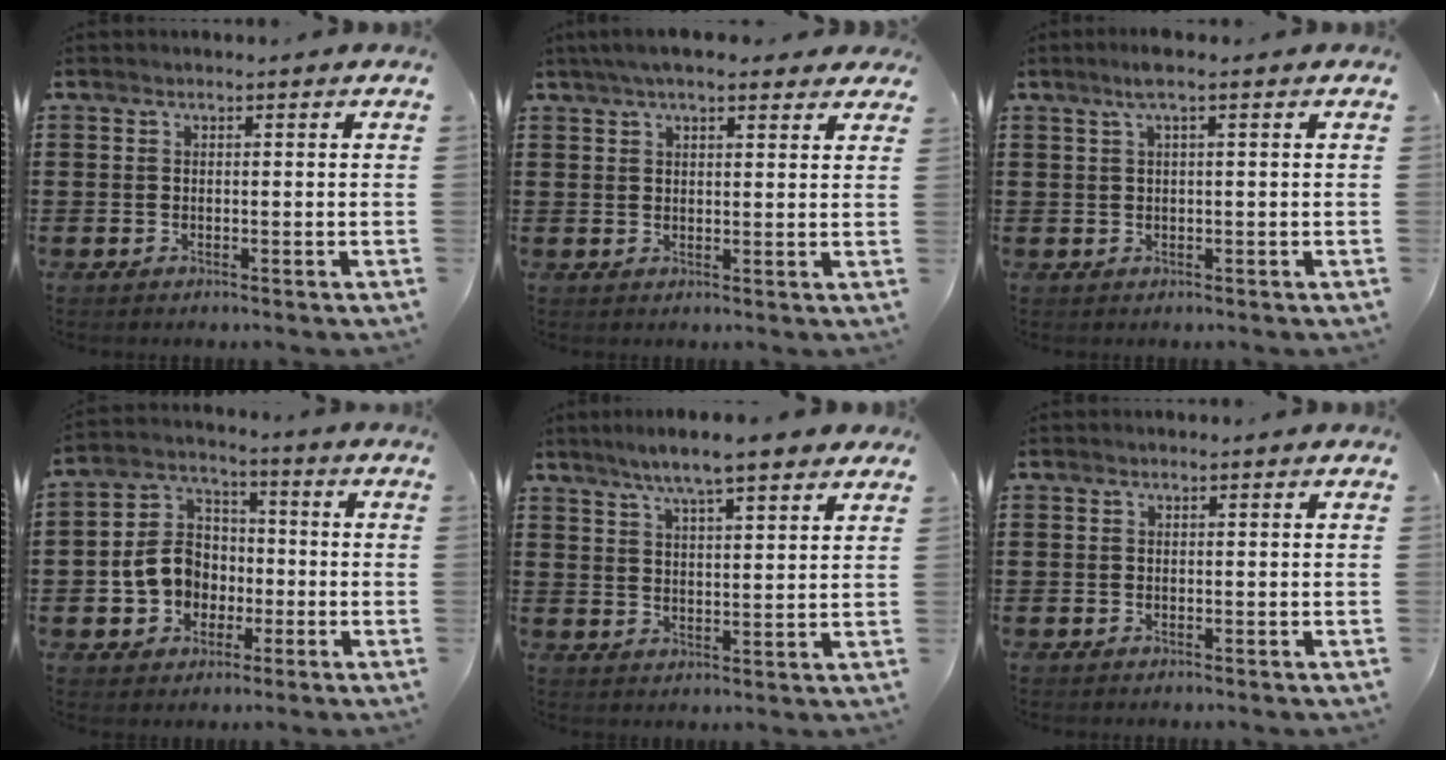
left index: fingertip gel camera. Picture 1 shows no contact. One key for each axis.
{"total": 4.9, "fx": 3.9, "fy": 1.2, "fz": 2.8, "tx": -0.064, "ty": 0.003, "tz": 0.070}
{"total": 2.4, "fx": 1.1, "fy": 0.1, "fz": 2.1, "tx": -0.044, "ty": 0.001, "tz": 0.018}
{"total": 8.4, "fx": -1.6, "fy": 7.3, "fz": 3.7, "tx": -0.111, "ty": 0.021, "tz": -0.034}
{"total": 6.7, "fx": 5.5, "fy": 0.7, "fz": 3.6, "tx": -0.084, "ty": -0.007, "tz": 0.098}
{"total": 0.0}